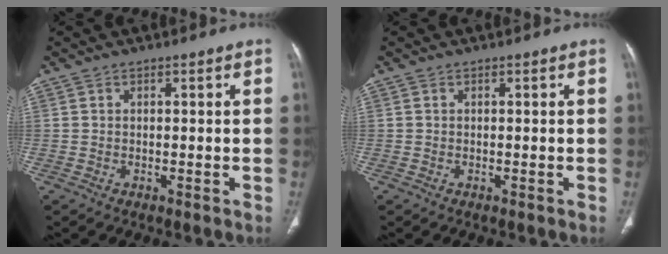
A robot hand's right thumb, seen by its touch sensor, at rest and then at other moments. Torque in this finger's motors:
{"motor_torque": [-0.22, 0.52, 0.22, -0.35, -0.09]}